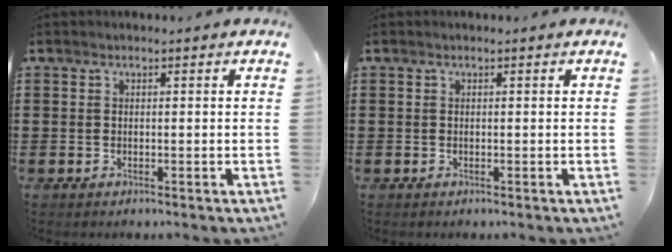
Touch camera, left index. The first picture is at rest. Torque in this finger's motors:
{"motor_torque": [0.00, 0.00, 0.00, -0.01]}